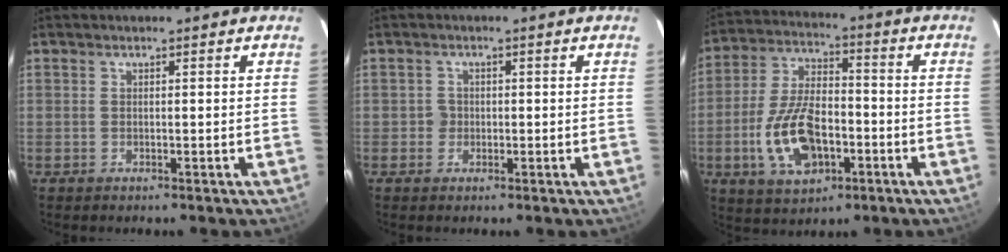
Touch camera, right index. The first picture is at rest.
{"total": 1.8, "force": [-0.5, 1.8, 0.0], "torque": [0.001, 0.004, -0.008]}
{"total": 14.7, "force": [-4.8, 8.0, 11.4], "torque": [-0.239, 0.006, -0.078]}